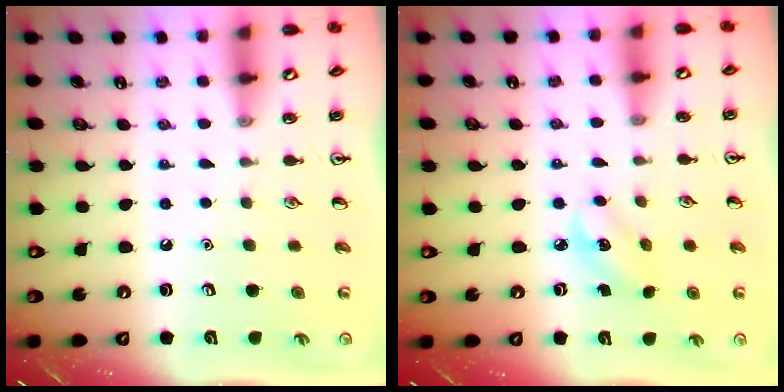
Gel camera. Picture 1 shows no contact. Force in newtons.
{"total": 2.8, "press": 2.7, "slide": 0.9}